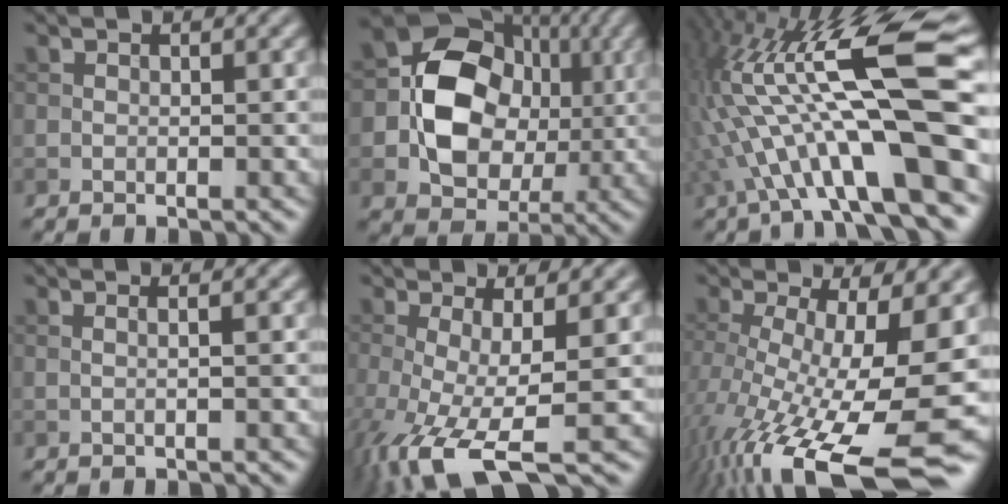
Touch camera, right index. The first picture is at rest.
{"total": 9.5, "force": [-0.4, 7.6, 5.8], "torque": [-0.093, 0.001, -0.010]}
{"total": 16.5, "force": [1.0, 4.3, 15.9], "torque": [-0.288, 0.021, 0.028]}
{"total": 1.4, "force": [0.3, 0.5, 1.2], "torque": [-0.011, -0.004, -0.011]}
{"total": 7.2, "force": [-2.7, 1.9, 6.4], "torque": [-0.133, -0.014, -0.053]}
{"total": 15.2, "force": [-5.0, 4.6, 13.6], "torque": [-0.237, -0.023, -0.071]}